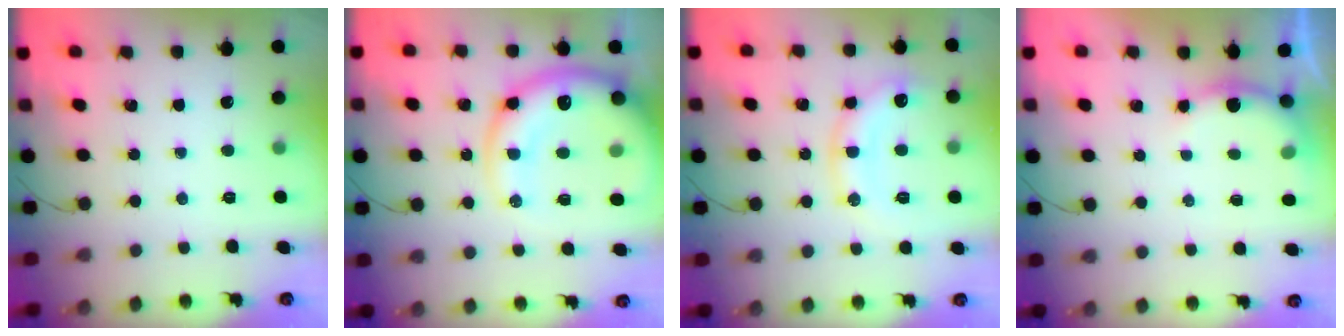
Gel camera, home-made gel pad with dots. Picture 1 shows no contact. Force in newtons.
{"total": 20.5, "press": 20.0, "slide": 4.4}
{"total": 10.8, "press": 10.7, "slide": 0.6}
{"total": 4.9, "press": 4.9, "slide": 0.3}